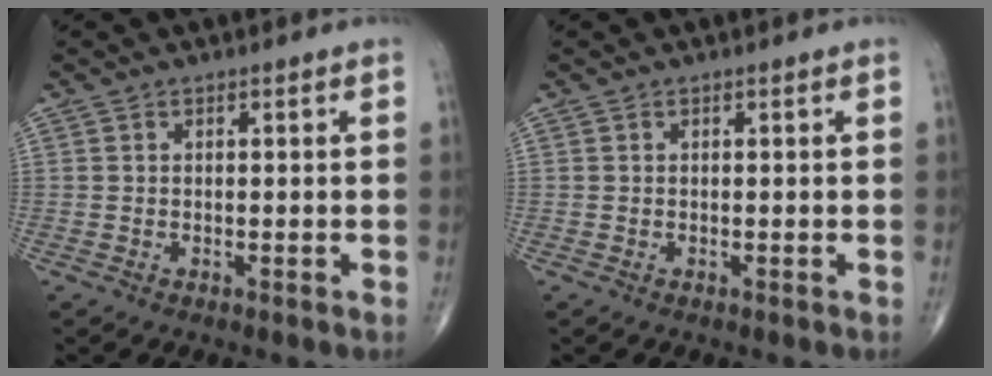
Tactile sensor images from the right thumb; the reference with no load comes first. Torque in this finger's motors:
{"motor_torque": [0.01, 0.01, -0.01, 0.00, 0.00]}